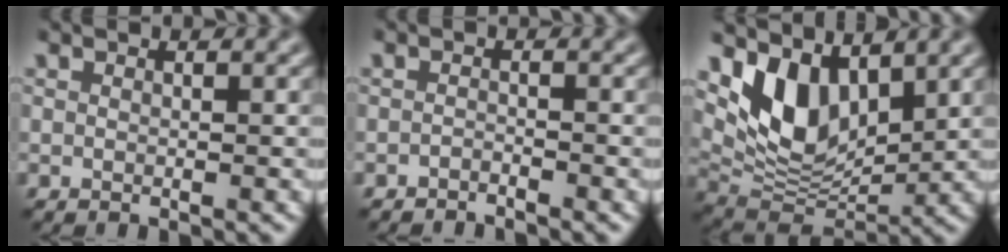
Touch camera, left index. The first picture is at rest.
{"total": 1.6, "force": [-1.6, -0.3, -0.3], "torque": [0.010, 0.002, -0.025]}
{"total": 5.9, "force": [2.7, 3.4, 3.9], "torque": [-0.080, -0.018, 0.057]}